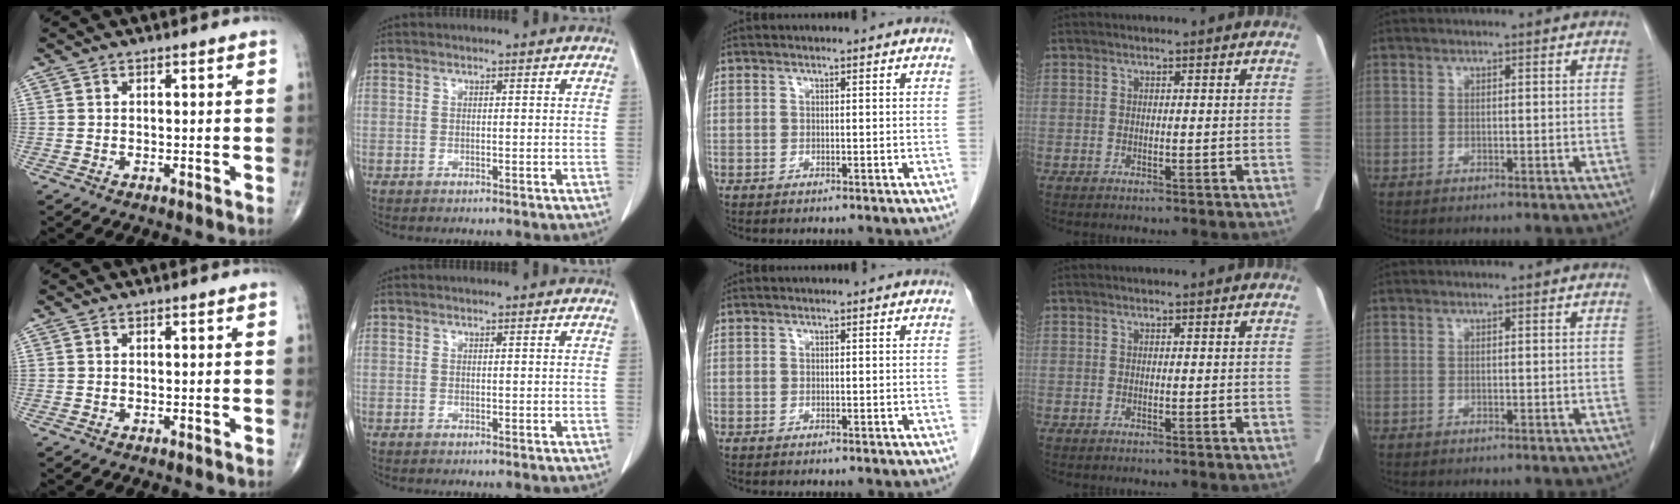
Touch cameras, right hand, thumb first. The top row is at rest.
{}